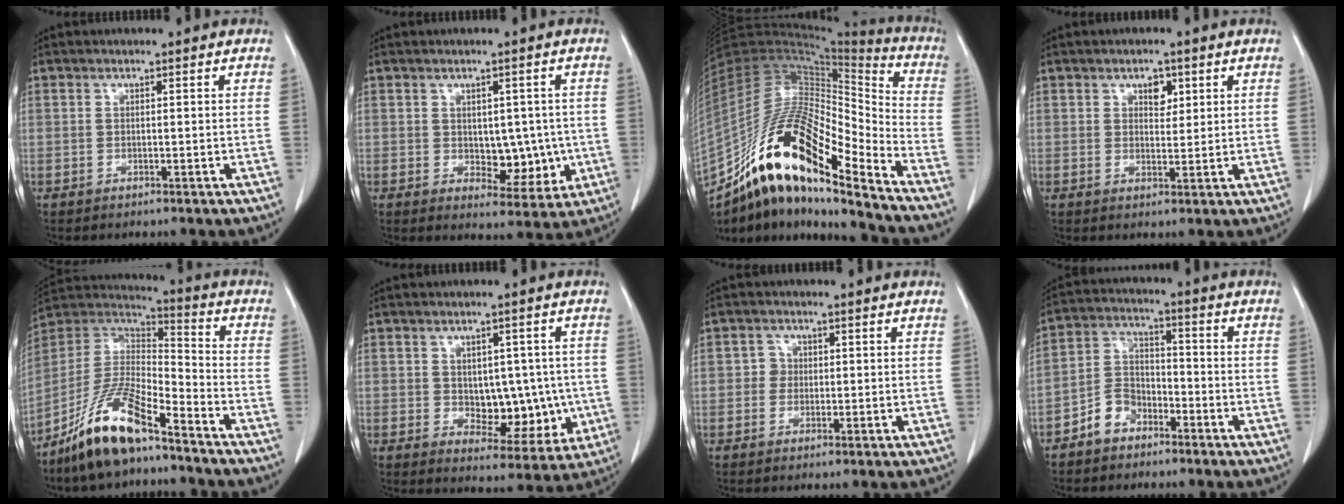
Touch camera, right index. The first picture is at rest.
{"total": 6.4, "force": [-0.4, 3.9, 5.1], "torque": [-0.052, 0.000, 0.008]}
{"total": 23.7, "force": [-15.5, 4.4, 17.4], "torque": [-0.338, -0.004, -0.280]}
{"total": 2.8, "force": [1.4, 1.7, 1.8], "torque": [-0.022, 0.001, 0.022]}
{"total": 14.4, "force": [-10.2, 2.8, 9.8], "torque": [-0.197, 0.002, -0.190]}
{"total": 9.0, "force": [-0.5, 5.6, 6.9], "torque": [-0.071, 0.009, 0.012]}
{"total": 1.6, "force": [0.0, 1.6, 0.3], "torque": [0.003, 0.005, -0.003]}
{"total": 6.2, "force": [-4.0, 4.1, 2.3], "torque": [-0.049, 0.015, -0.078]}